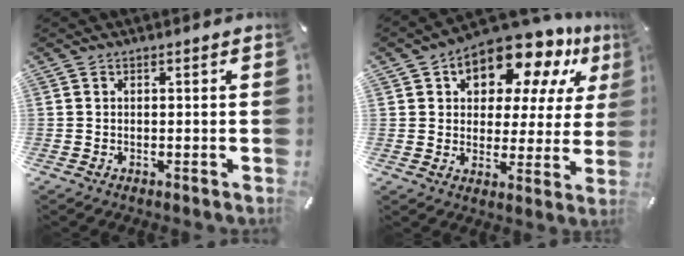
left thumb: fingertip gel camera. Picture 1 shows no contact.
{"total": 15.6, "force": [10.9, 7.9, 7.9], "torque": [-0.129, -0.075, 0.187]}